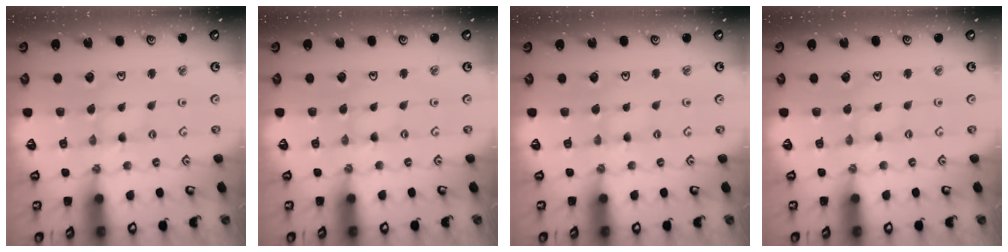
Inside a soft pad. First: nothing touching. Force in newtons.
{"total": 0.0}
{"total": 2.0, "press": 2.0, "slide": 0.3}
{"total": 0.8, "press": 0.8, "slide": 0.2}